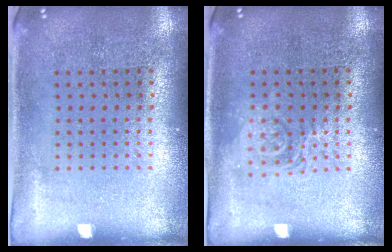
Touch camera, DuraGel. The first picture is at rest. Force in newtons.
{"total": 1.1, "press": 1.1, "slide": 0.3}